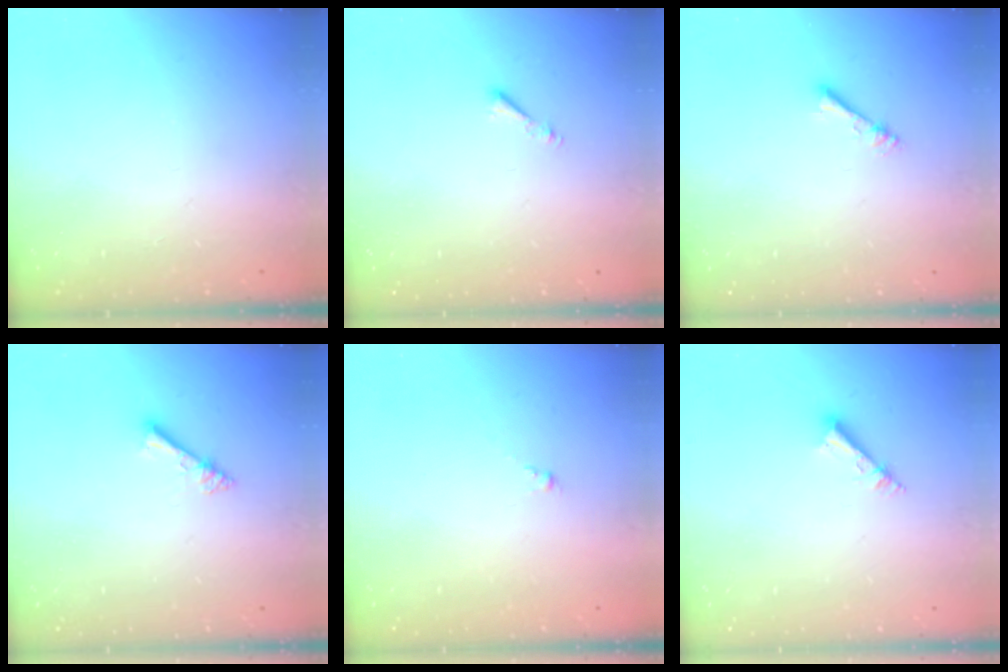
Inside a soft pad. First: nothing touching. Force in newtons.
{"total": 0.8, "press": 0.7, "slide": 0.3}
{"total": 1.7, "press": 1.7, "slide": 0.2}
{"total": 2.7, "press": 2.7, "slide": 0.2}
{"total": 0.0}
{"total": 2.6, "press": 2.5, "slide": 0.2}